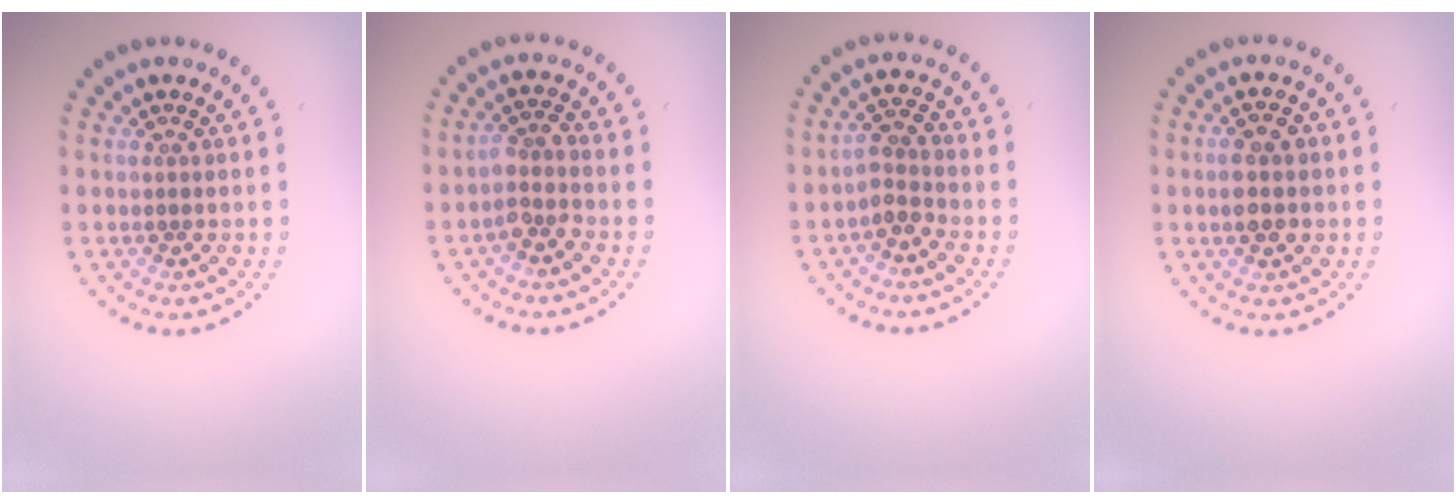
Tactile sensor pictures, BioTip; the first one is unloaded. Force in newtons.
{"total": 2.0, "press": 1.6, "slide": 1.2}
{"total": 2.1, "press": 1.6, "slide": 1.3}
{"total": 2.9, "press": 2.9, "slide": 0.0}